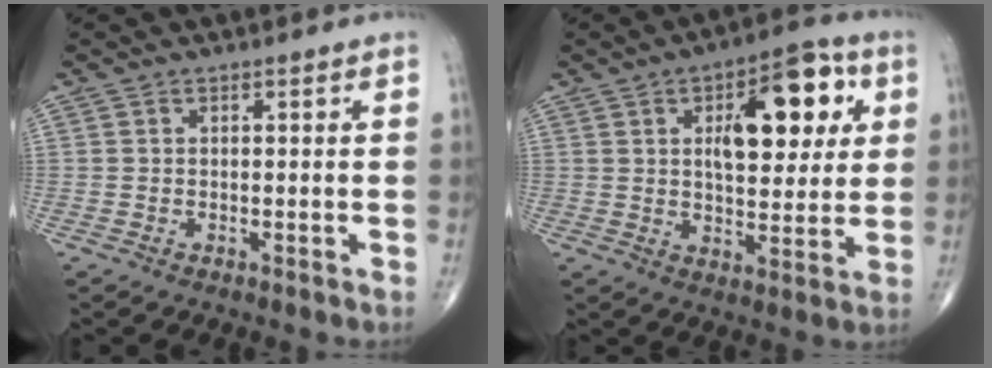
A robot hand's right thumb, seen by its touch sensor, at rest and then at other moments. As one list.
[{"total": 16.0, "force": [4.7, 7.6, 13.2], "torque": [-0.148, 0.000, 0.068]}]